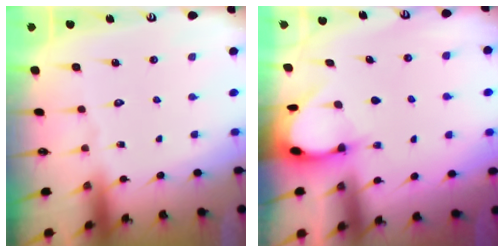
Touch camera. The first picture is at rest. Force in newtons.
{"total": 3.1, "press": 3.0, "slide": 0.4}